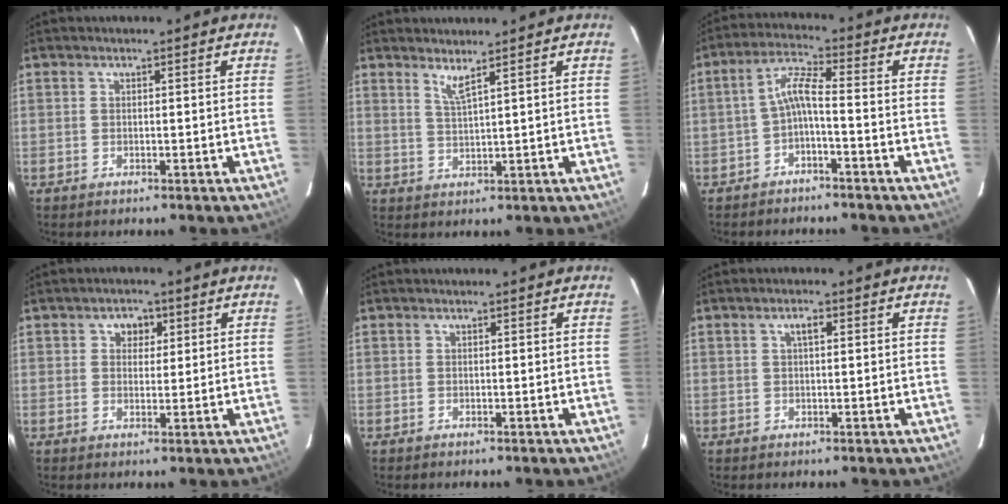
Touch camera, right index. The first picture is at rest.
{"total": 2.6, "force": [2.0, -0.5, 1.6], "torque": [-0.034, -0.008, 0.036]}
{"total": 4.6, "force": [-2.2, 0.4, 4.1], "torque": [-0.100, 0.015, -0.041]}
{"total": 3.1, "force": [1.1, 2.7, 1.1], "torque": [-0.009, 0.009, 0.016]}
{"total": 0.0}
{"total": 1.7, "force": [0.6, 0.5, 1.5], "torque": [-0.027, 0.007, 0.010]}